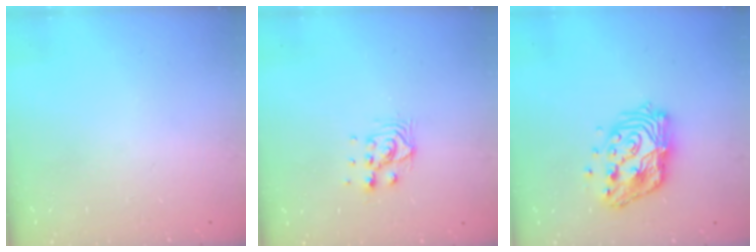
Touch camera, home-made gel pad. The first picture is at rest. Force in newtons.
{"total": 6.9, "press": 6.9, "slide": 0.4}
{"total": 14.1, "press": 14.1, "slide": 1.1}